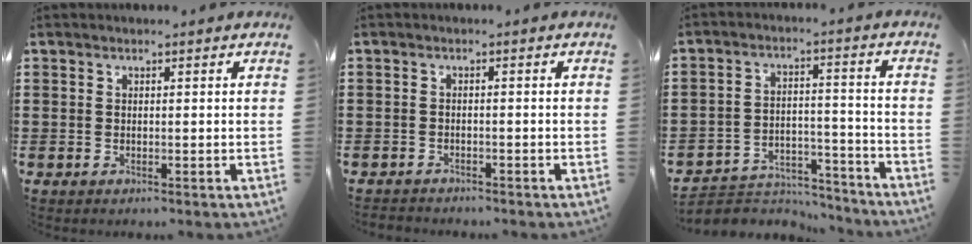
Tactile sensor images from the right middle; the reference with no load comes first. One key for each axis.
{"total": 1.2, "fx": -1.2, "fy": 0.1, "fz": 0.0, "tx": -0.004, "ty": 0.000, "tz": -0.024}
{"total": 4.8, "fx": -4.6, "fy": 1.3, "fz": 0.2, "tx": -0.008, "ty": 0.009, "tz": -0.096}